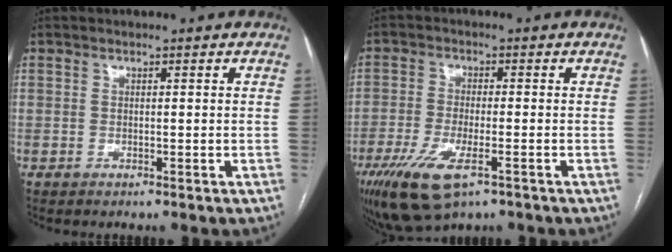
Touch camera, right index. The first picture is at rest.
{"total": 10.4, "force": [-5.7, 3.2, 8.1], "torque": [-0.155, -0.022, -0.095]}